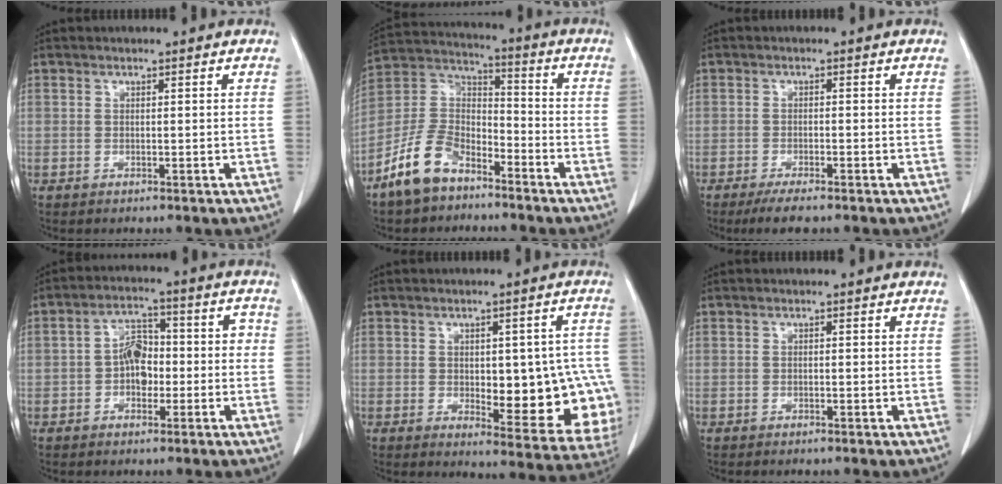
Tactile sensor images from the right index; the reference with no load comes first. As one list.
[{"total": 11.0, "force": [-7.6, 5.6, 5.6], "torque": [-0.130, 0.016, -0.152]}, {"total": 3.7, "force": [-2.7, 0.6, 2.4], "torque": [-0.041, -0.006, -0.044]}, {"total": 6.3, "force": [-1.2, 4.1, 4.6], "torque": [-0.072, 0.033, -0.022]}, {"total": 16.3, "force": [-1.8, 6.4, 14.9], "torque": [-0.130, 0.012, 0.002]}, {"total": 0.0}]